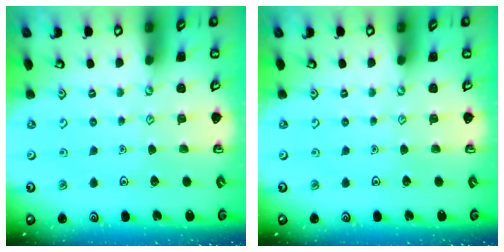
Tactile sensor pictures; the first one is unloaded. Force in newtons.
{"total": 0.0}